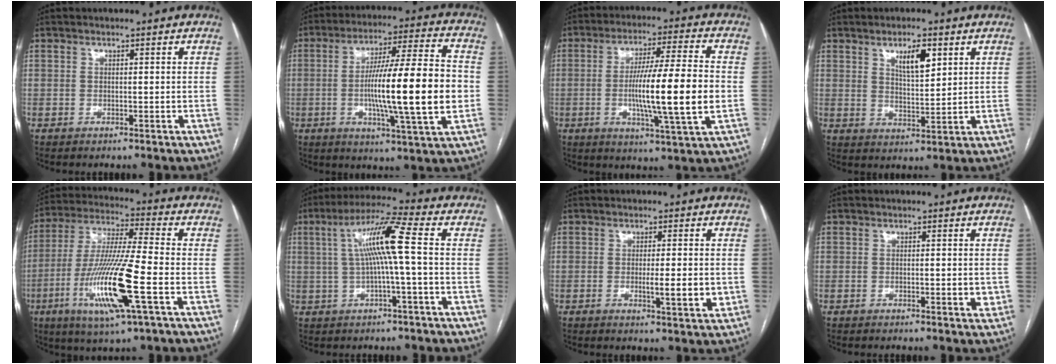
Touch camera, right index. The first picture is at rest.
{"total": 18.7, "force": [-2.0, 0.7, 18.6], "torque": [-0.309, 0.000, -0.036]}
{"total": 15.2, "force": [-1.8, 0.1, 15.1], "torque": [-0.259, -0.007, -0.035]}
{"total": 6.0, "force": [3.1, 1.7, 4.9], "torque": [-0.085, -0.003, 0.055]}
{"total": 17.2, "force": [-5.5, 0.6, 16.3], "torque": [-0.335, -0.022, -0.102]}
{"total": 9.4, "force": [0.8, -0.5, 9.3], "torque": [-0.173, 0.022, 0.014]}
{"total": 4.7, "force": [-0.7, 0.6, 4.6], "torque": [-0.073, -0.009, -0.008]}
{"total": 1.6, "force": [-0.2, 0.5, 1.5], "torque": [-0.023, -0.004, -0.001]}